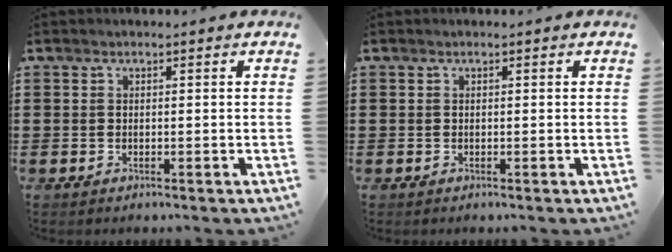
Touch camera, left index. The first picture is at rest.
{"total": 0.0}